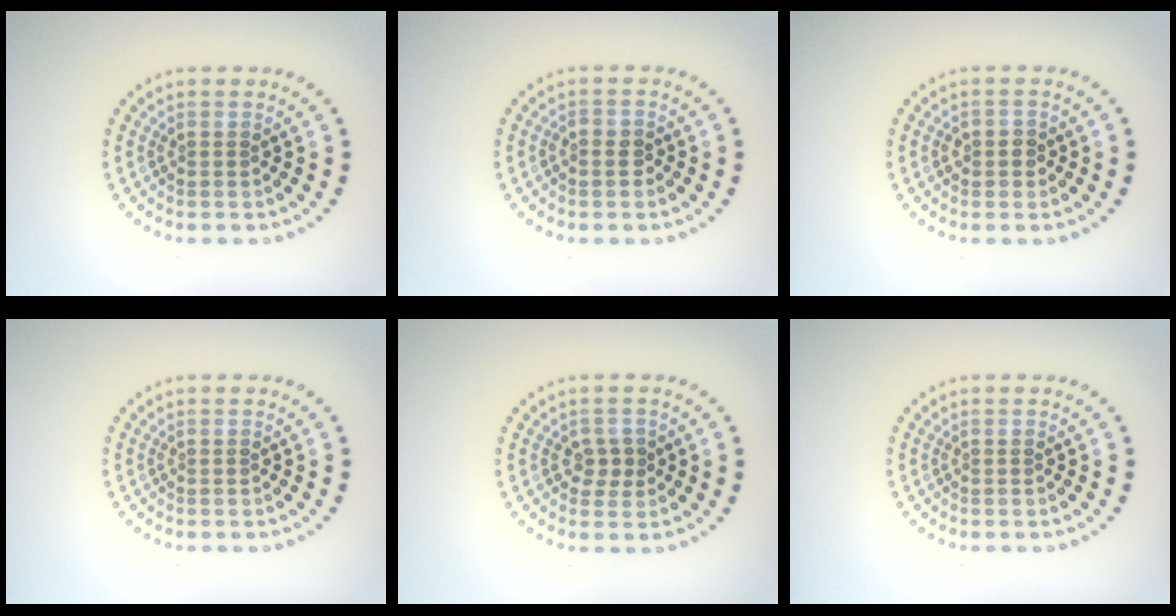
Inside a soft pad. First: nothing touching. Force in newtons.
{"total": 1.0, "press": 0.9, "slide": 0.4}
{"total": 1.5, "press": 1.4, "slide": 0.6}
{"total": 0.0}
{"total": 1.9, "press": 1.8, "slide": 0.6}
{"total": 0.0}